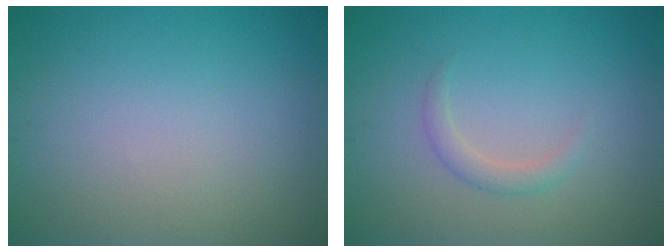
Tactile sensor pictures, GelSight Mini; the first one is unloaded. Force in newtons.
{"total": 1.4, "press": 1.4, "slide": 0.1}